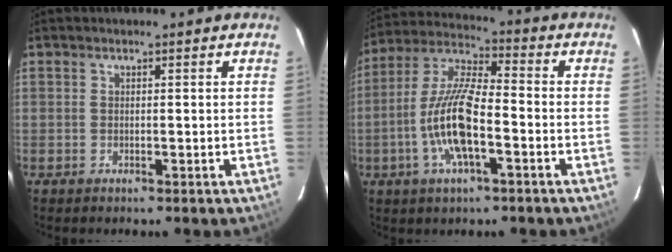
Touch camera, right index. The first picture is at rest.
{"total": 13.3, "force": [-4.3, 3.8, 12.0], "torque": [-0.252, -0.002, -0.083]}